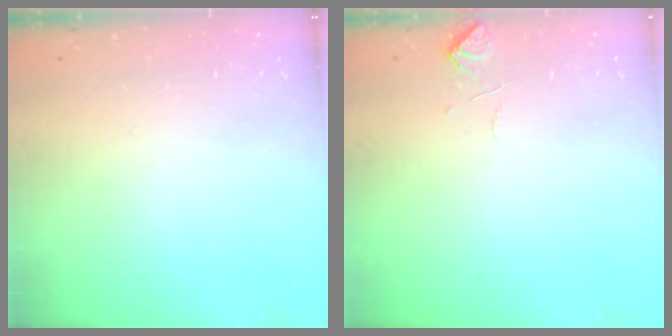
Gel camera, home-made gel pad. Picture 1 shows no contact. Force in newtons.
{"total": 0.8, "press": 0.2, "slide": 0.7}